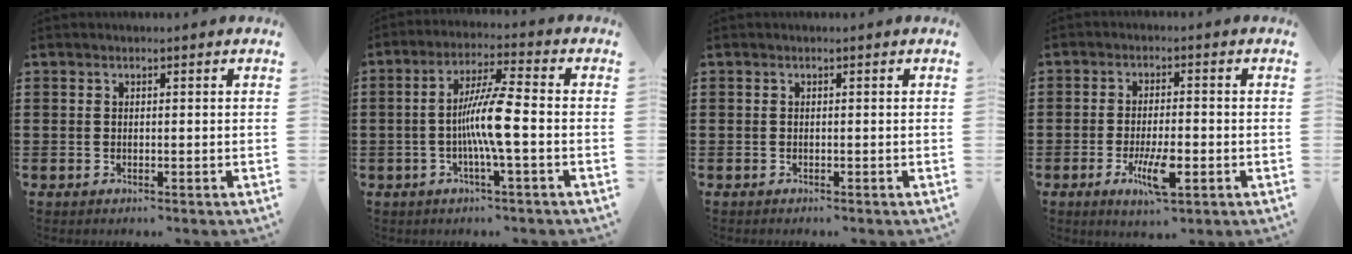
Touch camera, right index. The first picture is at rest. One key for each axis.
{"total": 8.0, "fx": -1.3, "fy": 0.4, "fz": 7.8, "tx": -0.150, "ty": -0.005, "tz": -0.033}
{"total": 0.0}
{"total": 6.9, "fx": -2.6, "fy": 2.0, "fz": 6.0, "tx": -0.122, "ty": -0.011, "tz": -0.047}